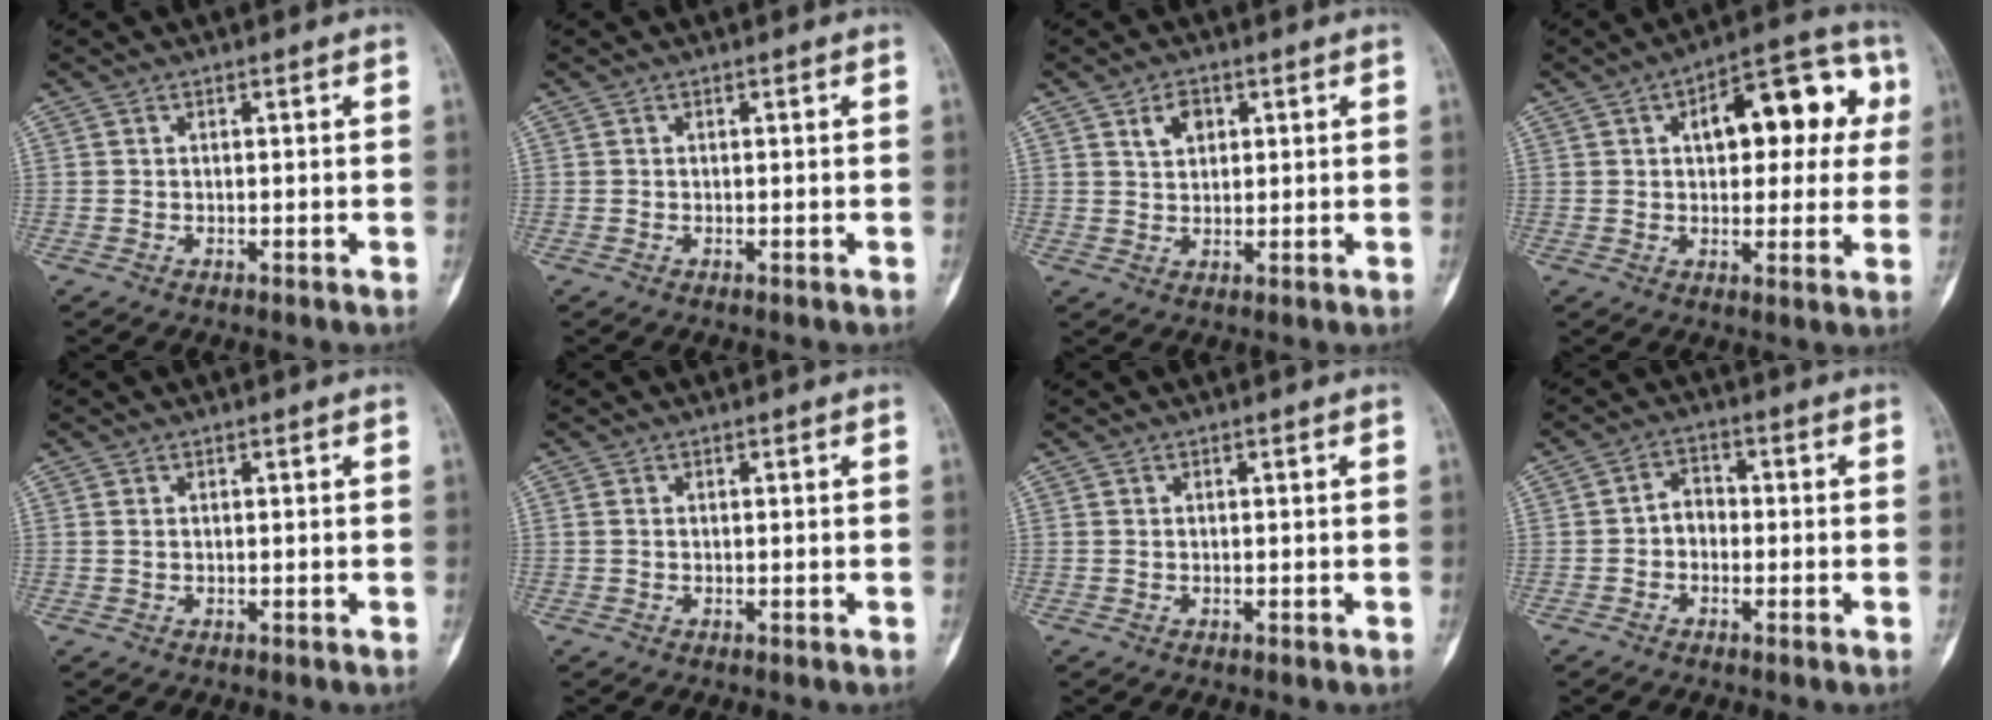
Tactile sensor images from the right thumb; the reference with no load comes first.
{"total": 0.0}
{"total": 4.0, "force": [1.8, 2.7, 2.3], "torque": [-0.027, -0.006, 0.033]}
{"total": 16.6, "force": [4.1, 8.4, 13.8], "torque": [-0.136, 0.031, 0.049]}
{"total": 0.7, "force": [0.2, 0.5, 0.5], "torque": [-0.011, 0.003, 0.006]}
{"total": 0.6, "force": [0.1, 0.4, 0.4], "torque": [-0.010, 0.000, 0.002]}
{"total": 0.0}
{"total": 3.5, "force": [-0.9, 2.7, 2.0], "torque": [-0.014, 0.017, -0.026]}